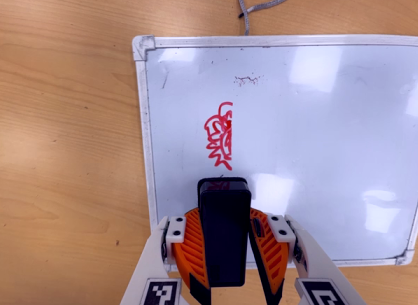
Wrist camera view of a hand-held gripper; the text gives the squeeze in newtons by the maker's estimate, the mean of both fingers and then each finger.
{"total": 10.5, "left": 9.5, "right": 11.4}